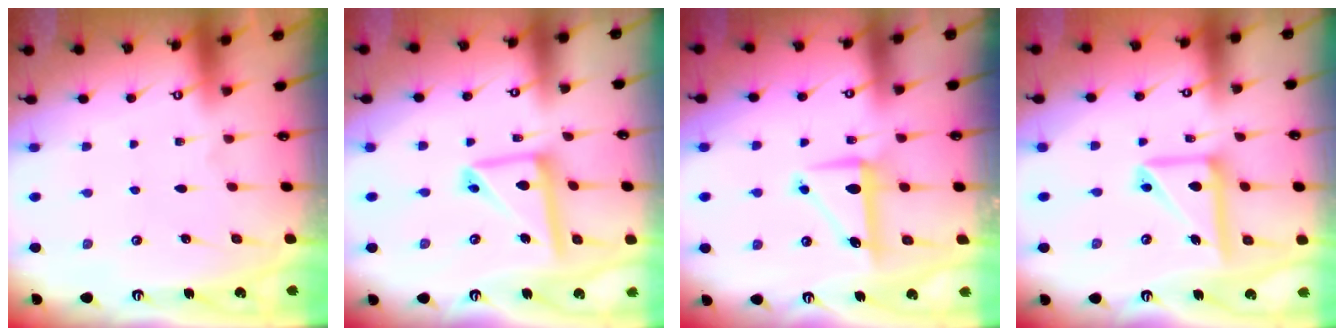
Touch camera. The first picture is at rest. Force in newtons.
{"total": 13.3, "press": 13.3, "slide": 1.4}
{"total": 8.4, "press": 8.4, "slide": 0.3}
{"total": 14.4, "press": 14.3, "slide": 1.9}